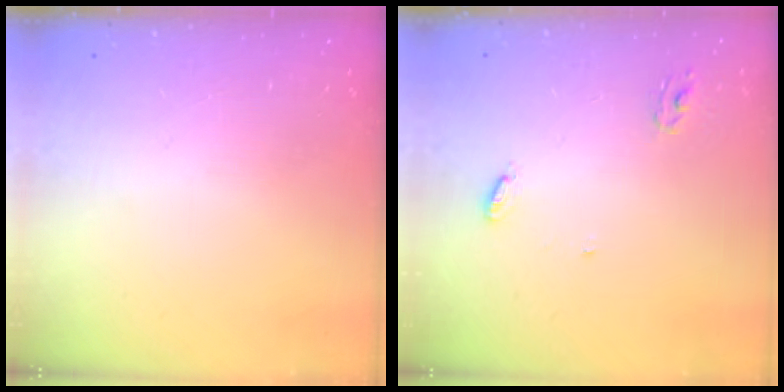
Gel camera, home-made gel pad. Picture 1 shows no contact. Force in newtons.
{"total": 4.9, "press": 4.9, "slide": 0.3}